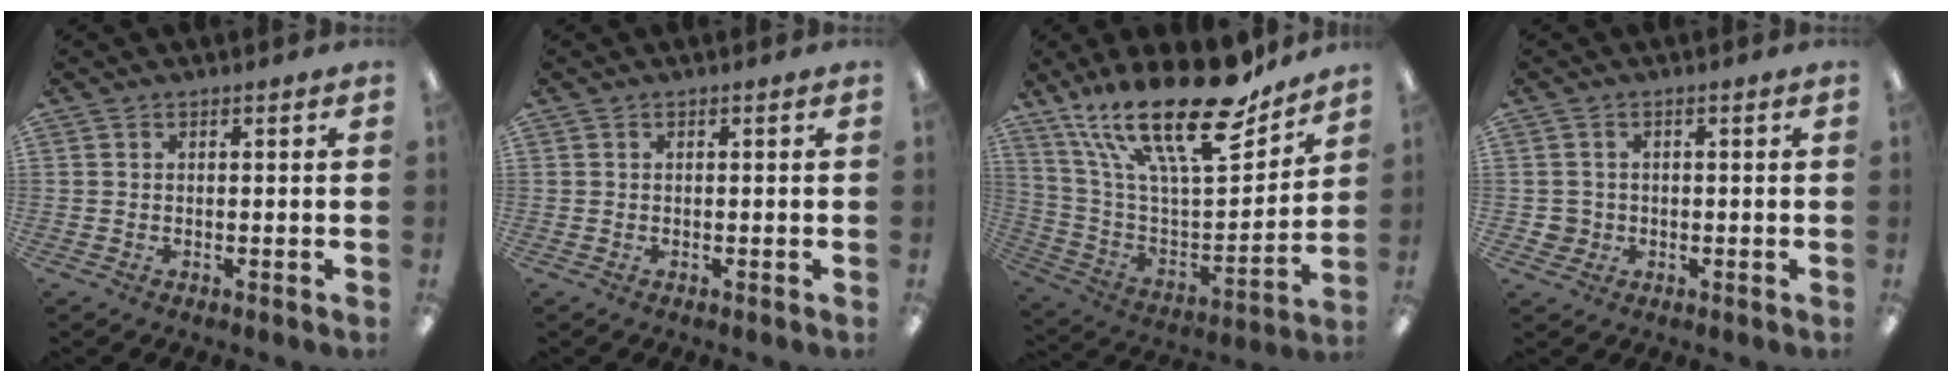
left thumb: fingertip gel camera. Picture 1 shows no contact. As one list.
[{"total": 0.0}, {"total": 27.5, "force": [18.2, 9.5, 18.4], "torque": [-0.338, -0.113, 0.308]}, {"total": 3.1, "force": [-0.2, 3.1, 0.4], "torque": [-0.002, 0.002, -0.006]}]